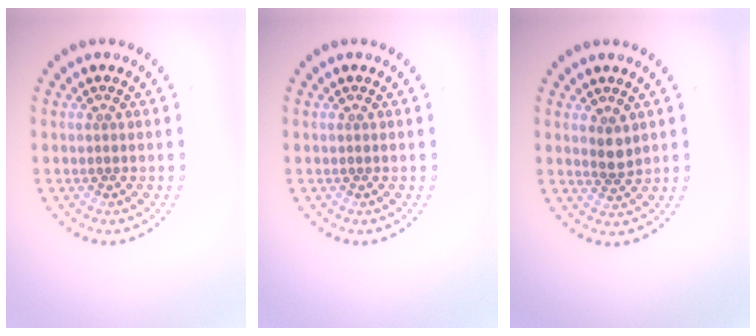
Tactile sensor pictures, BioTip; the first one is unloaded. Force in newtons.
{"total": 0.0}
{"total": 1.7, "press": 1.5, "slide": 0.9}